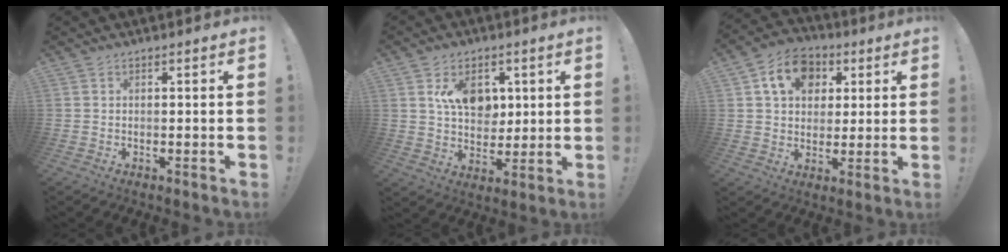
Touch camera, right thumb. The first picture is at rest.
{"total": 11.2, "force": [4.4, 8.2, 6.2], "torque": [-0.090, -0.013, 0.086]}
{"total": 13.6, "force": [4.8, 10.7, 6.9], "torque": [-0.097, -0.004, 0.094]}